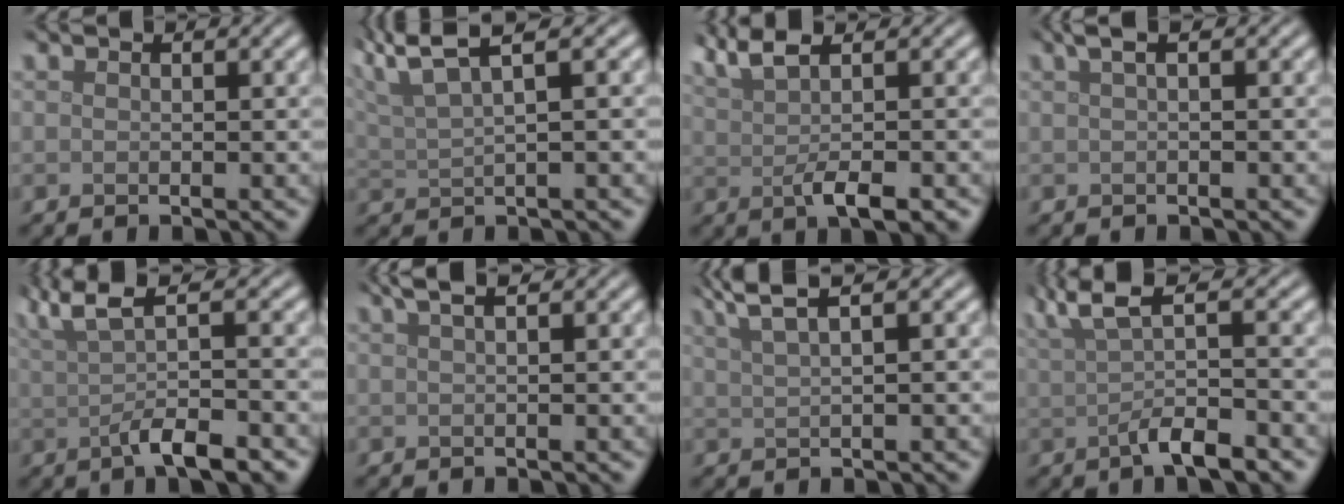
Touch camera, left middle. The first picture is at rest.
{"total": 5.7, "force": [4.0, 1.1, 3.9], "torque": [-0.071, 0.023, 0.066]}
{"total": 4.9, "force": [1.0, 1.5, 4.6], "torque": [-0.072, 0.004, 0.019]}
{"total": 2.0, "force": [0.6, 0.6, 1.8], "torque": [-0.028, 0.010, 0.006]}
{"total": 6.5, "force": [0.3, 1.9, 6.2], "torque": [-0.096, 0.006, 0.000]}
{"total": 3.4, "force": [1.9, 1.3, 2.5], "torque": [-0.017, 0.016, 0.005]}
{"total": 4.1, "force": [2.9, 0.9, 2.8], "torque": [-0.041, 0.013, 0.039]}
{"total": 5.6, "force": [0.2, 1.6, 5.4], "torque": [-0.089, 0.006, 0.000]}